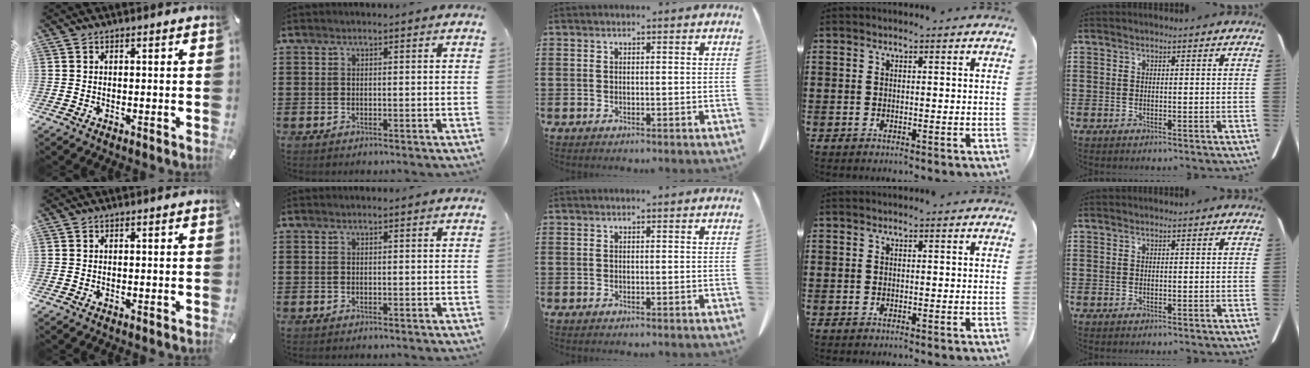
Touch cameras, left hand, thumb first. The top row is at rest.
{}